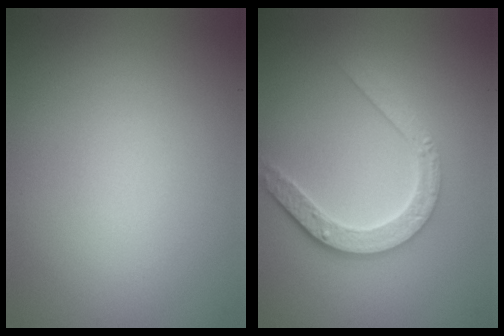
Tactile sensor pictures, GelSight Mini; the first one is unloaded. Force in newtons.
{"total": 4.7, "press": 3.5, "slide": 3.1}